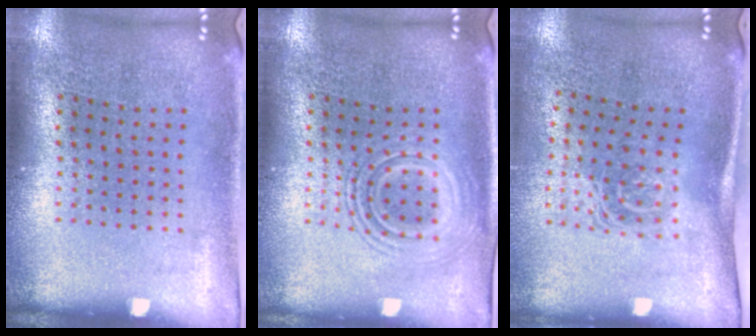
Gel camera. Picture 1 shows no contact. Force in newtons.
{"total": 2.6, "press": 2.6, "slide": 0.5}
{"total": 1.7, "press": 1.1, "slide": 1.3}